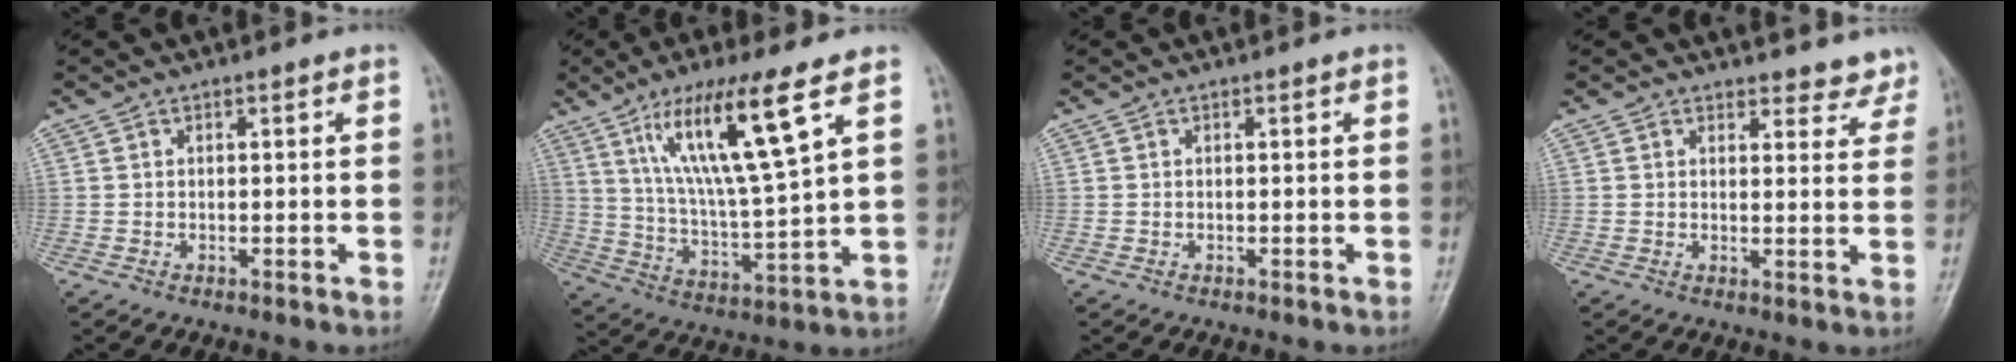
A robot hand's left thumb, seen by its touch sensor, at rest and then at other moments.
{"total": 16.0, "force": [7.8, 2.1, 13.8], "torque": [-0.257, -0.037, 0.150]}
{"total": 0.0}
{"total": 5.6, "force": [5.1, 2.1, 0.0], "torque": [0.037, -0.032, 0.040]}